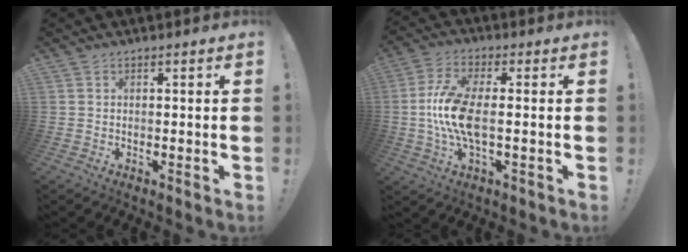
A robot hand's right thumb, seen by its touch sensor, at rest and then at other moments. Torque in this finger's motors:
{"motor_torque": [0.99, 0.87, 1.46, -1.31, 0.60]}